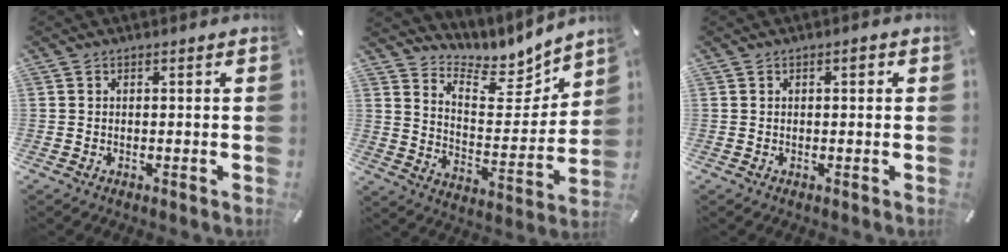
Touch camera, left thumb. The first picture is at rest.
{"total": 8.6, "force": [7.8, 3.5, 0.5], "torque": [-0.009, -0.098, 0.138]}
{"total": 1.3, "force": [0.3, 0.6, 1.1], "torque": [-0.014, 0.003, 0.002]}